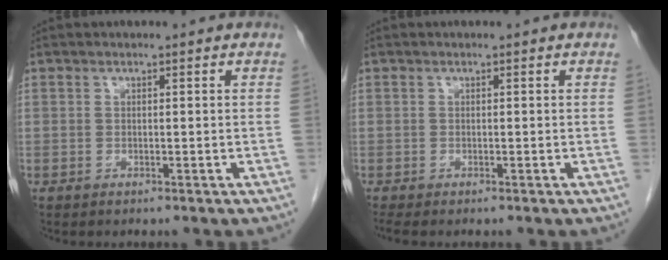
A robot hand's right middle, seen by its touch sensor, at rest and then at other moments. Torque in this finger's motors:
{"motor_torque": [0.30, -0.31, -0.01, 0.02]}